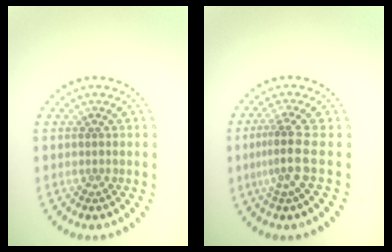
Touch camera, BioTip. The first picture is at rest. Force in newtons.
{"total": 2.9, "press": 1.9, "slide": 2.2}